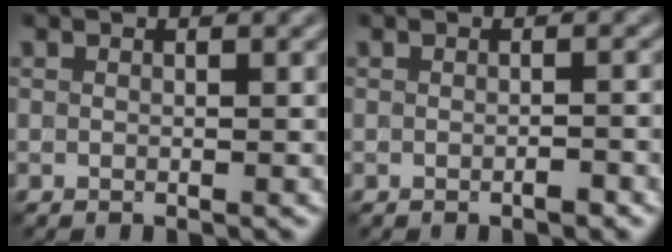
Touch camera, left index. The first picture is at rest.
{"total": 1.5, "force": [-0.6, 0.3, 1.3], "torque": [-0.016, 0.002, -0.010]}